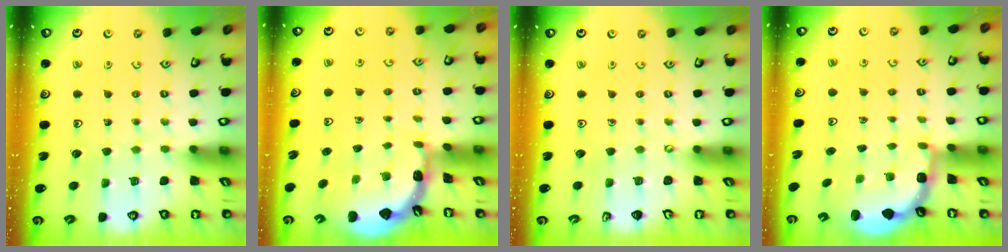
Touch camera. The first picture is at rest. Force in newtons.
{"total": 1.8, "press": 1.8, "slide": 0.1}
{"total": 0.0}
{"total": 2.7, "press": 2.4, "slide": 1.4}